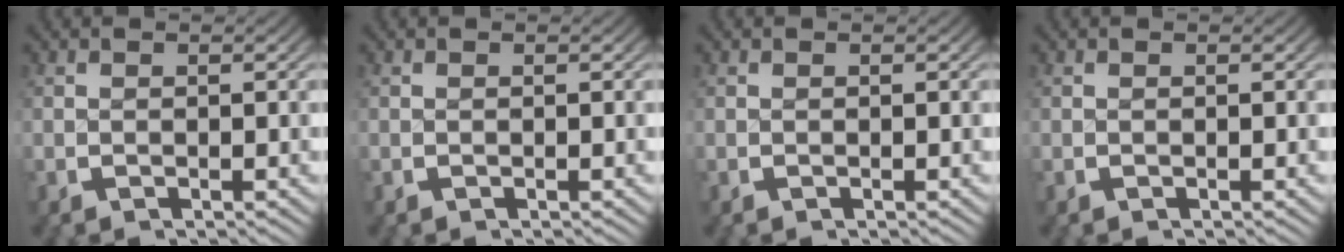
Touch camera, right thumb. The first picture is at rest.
{"total": 0.0}
{"total": 0.0}
{"total": 0.0}